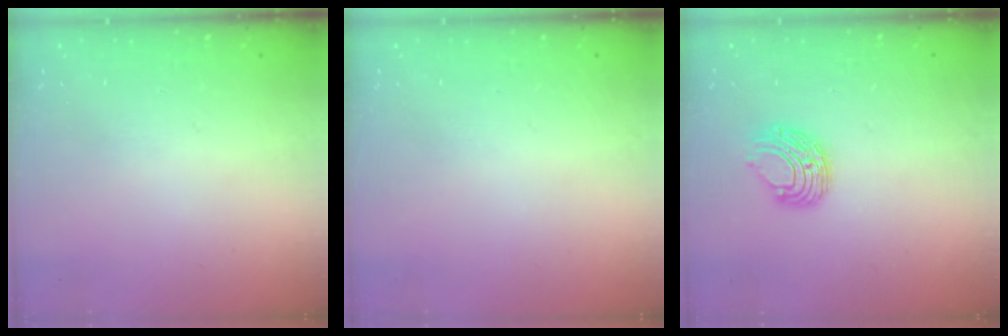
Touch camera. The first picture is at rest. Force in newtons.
{"total": 0.0}
{"total": 8.0, "press": 7.9, "slide": 0.4}